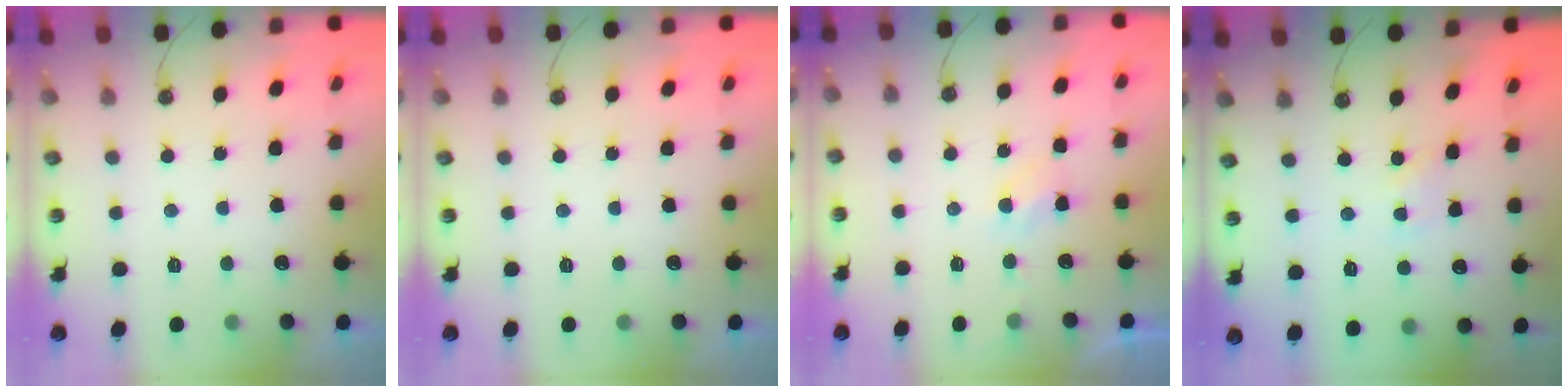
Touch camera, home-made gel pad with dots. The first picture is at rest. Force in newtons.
{"total": 0.0}
{"total": 3.8, "press": 3.7, "slide": 0.6}
{"total": 1.8, "press": 1.7, "slide": 0.3}